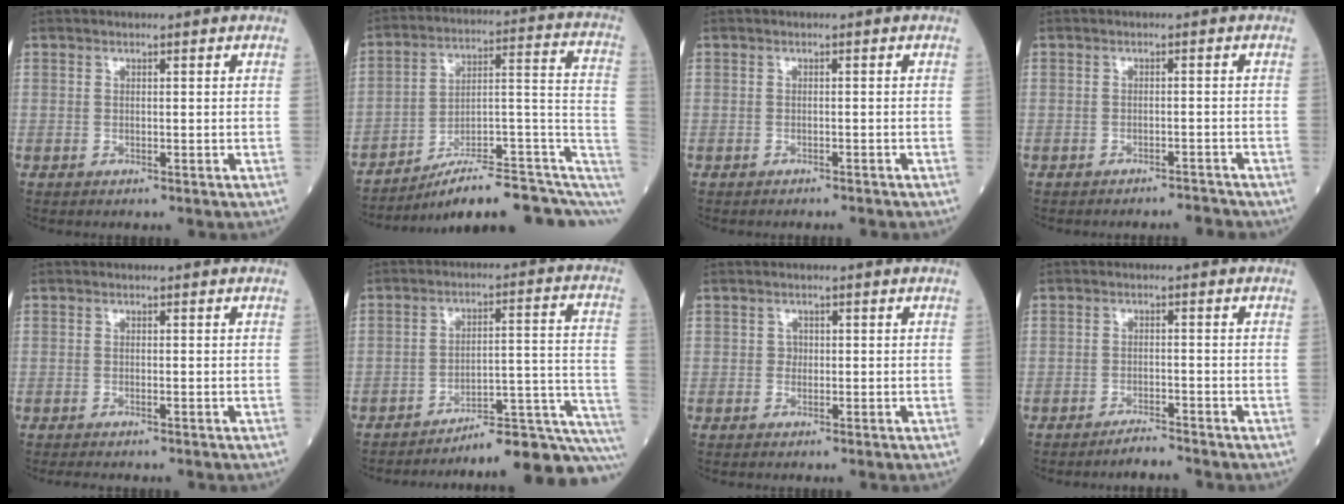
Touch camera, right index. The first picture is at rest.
{"total": 17.8, "force": [-11.8, 4.4, 12.6], "torque": [-0.114, 0.073, -0.162]}
{"total": 1.7, "force": [-1.7, 0.2, 0.4], "torque": [-0.010, -0.004, -0.019]}
{"total": 2.4, "force": [-2.4, 0.1, 0.0], "torque": [0.005, -0.005, -0.029]}
{"total": 0.7, "force": [-0.5, 0.0, 0.5], "torque": [-0.012, -0.002, -0.009]}
{"total": 17.6, "force": [-16.1, -0.5, 7.1], "torque": [-0.030, 0.034, -0.217]}
{"total": 0.8, "force": [0.0, 0.8, 0.3], "torque": [-0.001, 0.003, 0.000]}
{"total": 2.1, "force": [-2.1, -0.2, 0.3], "torque": [-0.005, -0.009, -0.034]}